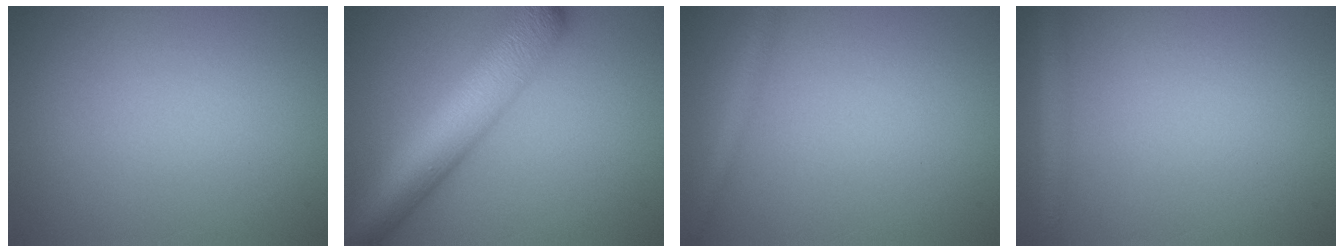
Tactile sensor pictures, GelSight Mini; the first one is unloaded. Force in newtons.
{"total": 8.7, "press": 8.7, "slide": 0.4}
{"total": 1.6, "press": 1.6, "slide": 0.1}
{"total": 2.1, "press": 2.1, "slide": 0.1}